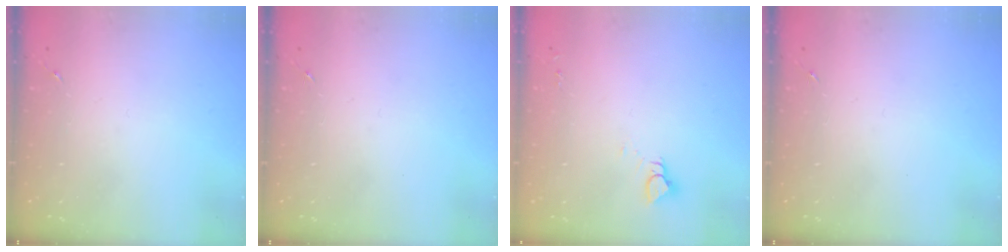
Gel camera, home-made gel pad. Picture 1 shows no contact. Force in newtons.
{"total": 0.0}
{"total": 4.0, "press": 4.0, "slide": 0.4}
{"total": 0.0}